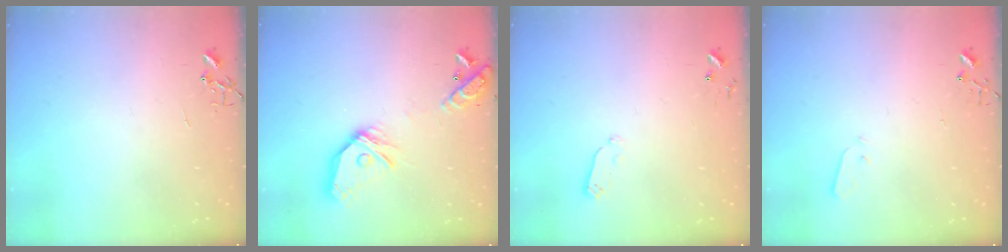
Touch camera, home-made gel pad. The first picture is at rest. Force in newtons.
{"total": 18.6, "press": 18.4, "slide": 2.5}
{"total": 2.9, "press": 2.9, "slide": 0.4}
{"total": 1.9, "press": 1.9, "slide": 0.4}